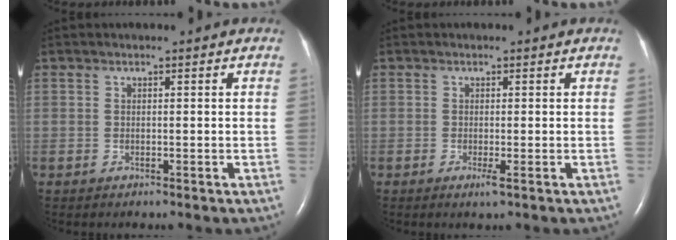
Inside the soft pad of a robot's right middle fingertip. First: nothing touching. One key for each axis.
{"total": 1.2, "fx": -0.5, "fy": -0.1, "fz": 1.1, "tx": -0.019, "ty": -0.004, "tz": -0.008}